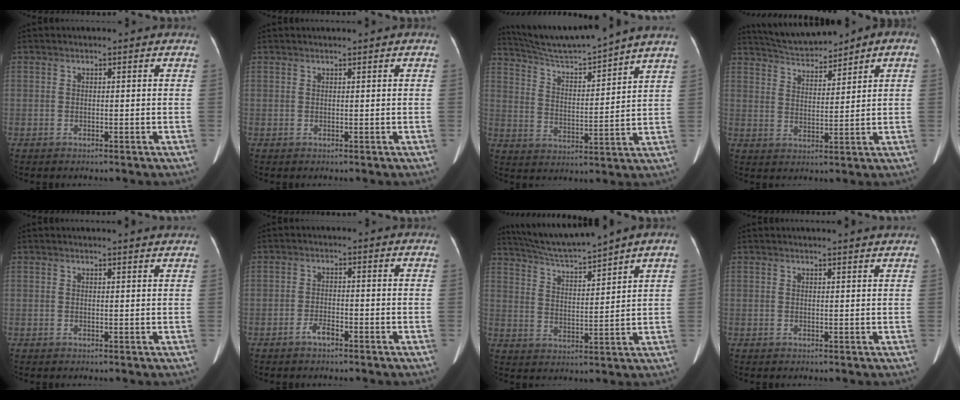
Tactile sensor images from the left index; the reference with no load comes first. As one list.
[{"total": 0.7, "force": [0.6, -0.1, 0.3], "torque": [-0.005, 0.008, 0.014]}, {"total": 13.9, "force": [12.9, -1.9, 4.9], "torque": [-0.094, -0.006, 0.210]}, {"total": 7.1, "force": [6.4, 1.0, 3.0], "torque": [-0.058, 0.020, 0.121]}, {"total": 2.8, "force": [2.7, -0.3, 0.6], "torque": [-0.009, 0.004, 0.030]}, {"total": 2.2, "force": [-1.6, 0.6, 1.3], "torque": [-0.027, 0.001, -0.030]}, {"total": 9.8, "force": [8.8, -1.3, 4.1], "torque": [-0.071, 0.008, 0.163]}, {"total": 3.5, "force": [3.3, -0.5, 0.9], "torque": [-0.011, 0.004, 0.036]}]